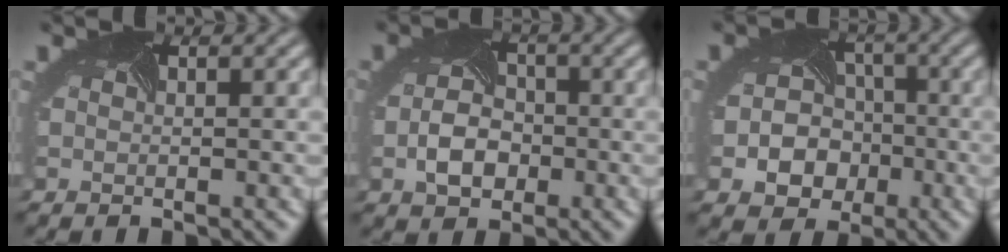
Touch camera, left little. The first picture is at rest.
{"total": 3.6, "force": [-1.4, 2.5, 2.2], "torque": [-0.050, -0.005, -0.020]}
{"total": 5.7, "force": [-2.1, 4.7, 2.5], "torque": [-0.027, -0.014, -0.031]}